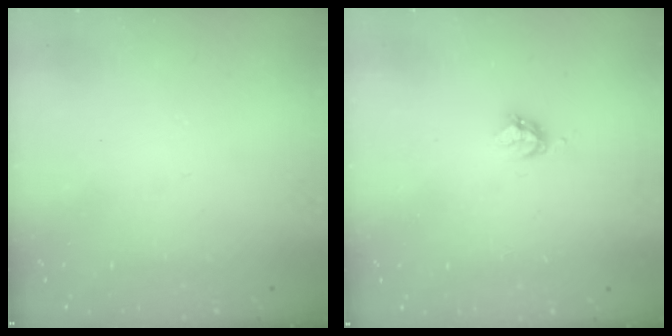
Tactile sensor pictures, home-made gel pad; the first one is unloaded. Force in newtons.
{"total": 3.9, "press": 3.9, "slide": 0.1}